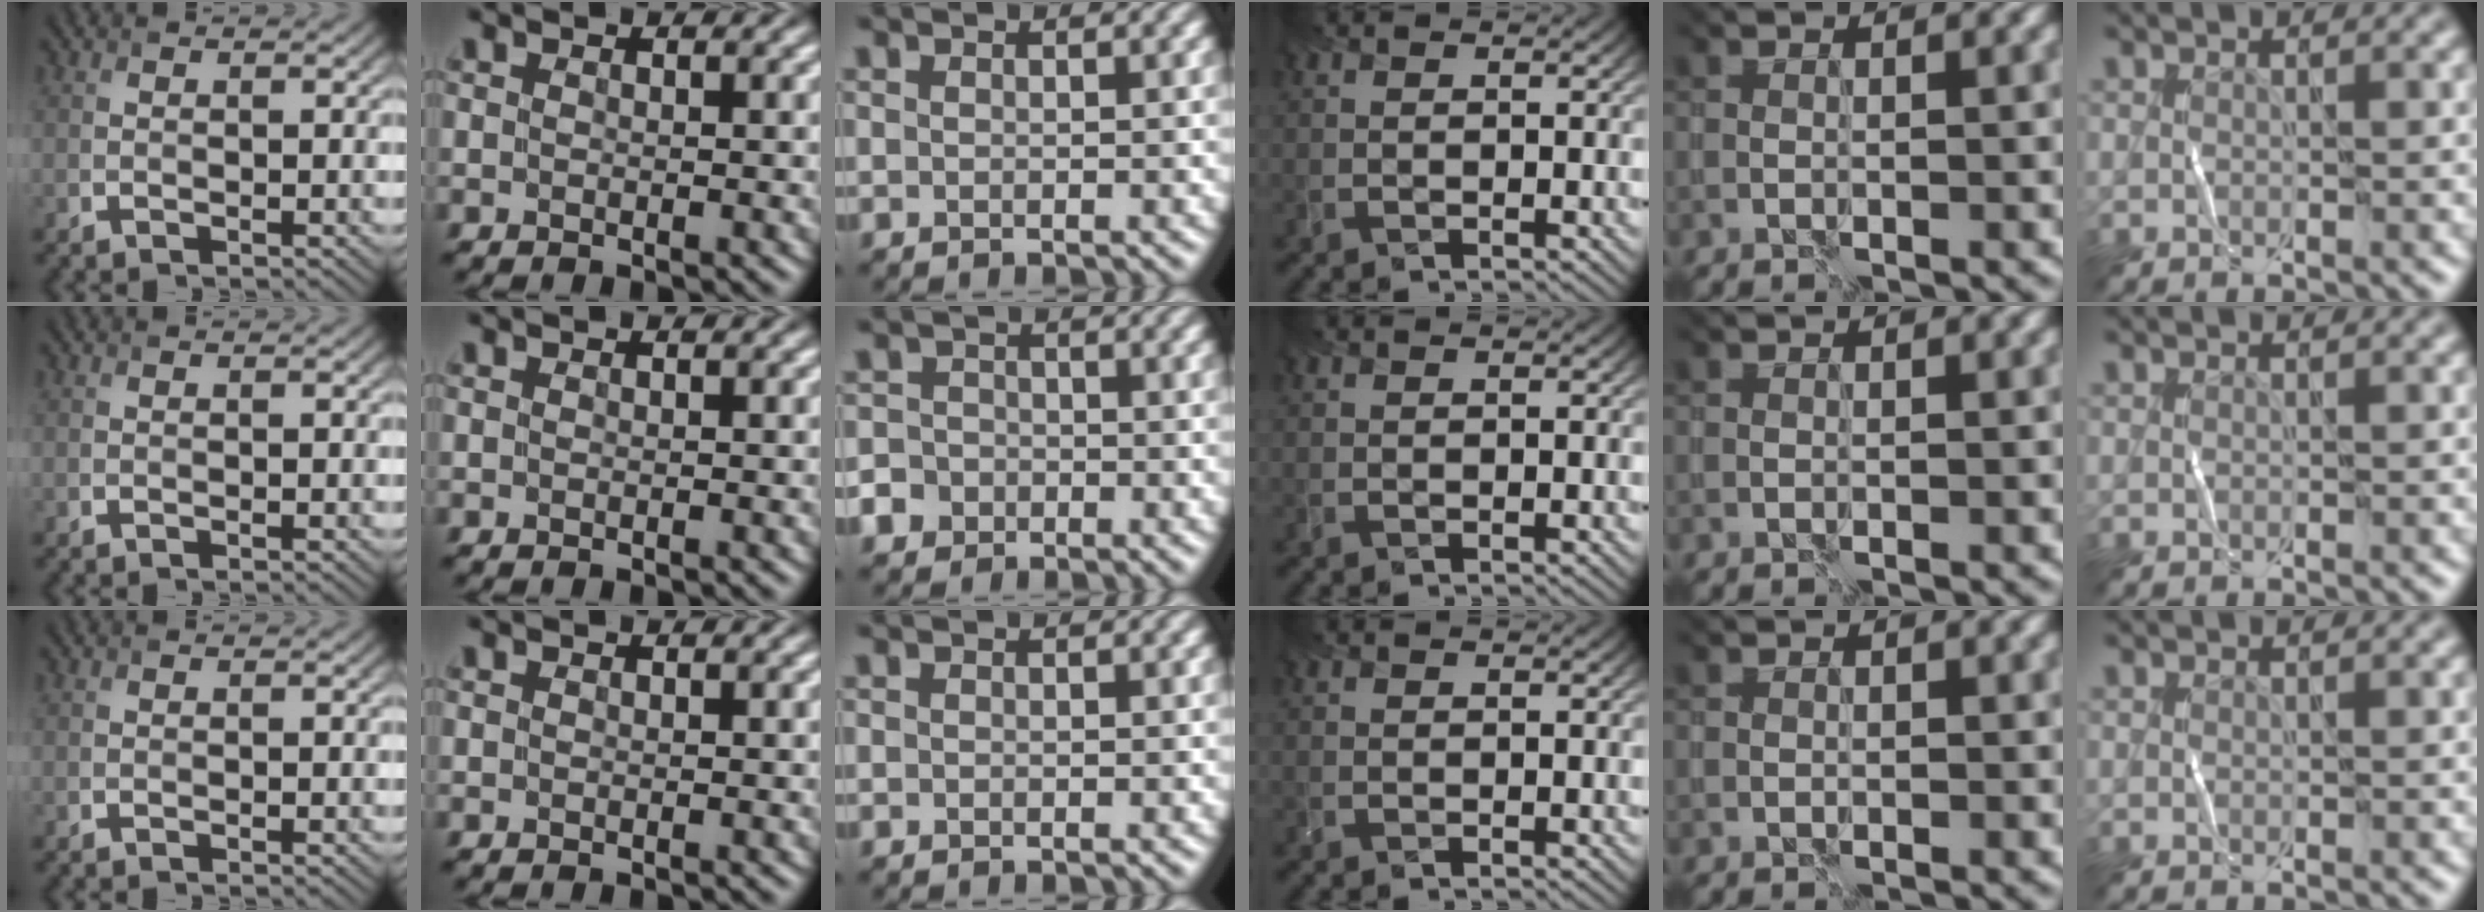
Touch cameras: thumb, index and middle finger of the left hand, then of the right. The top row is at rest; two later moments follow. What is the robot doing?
{"motion": "fold", "object": "coffee filter"}